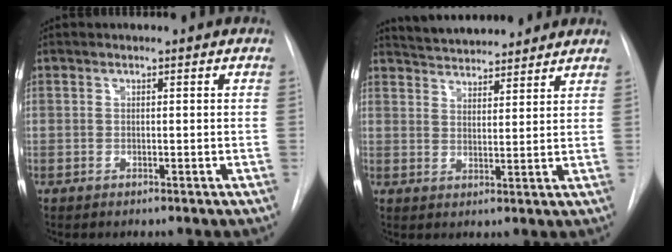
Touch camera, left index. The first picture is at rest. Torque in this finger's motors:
{"motor_torque": [0.02, -0.50, 0.21, 0.04]}